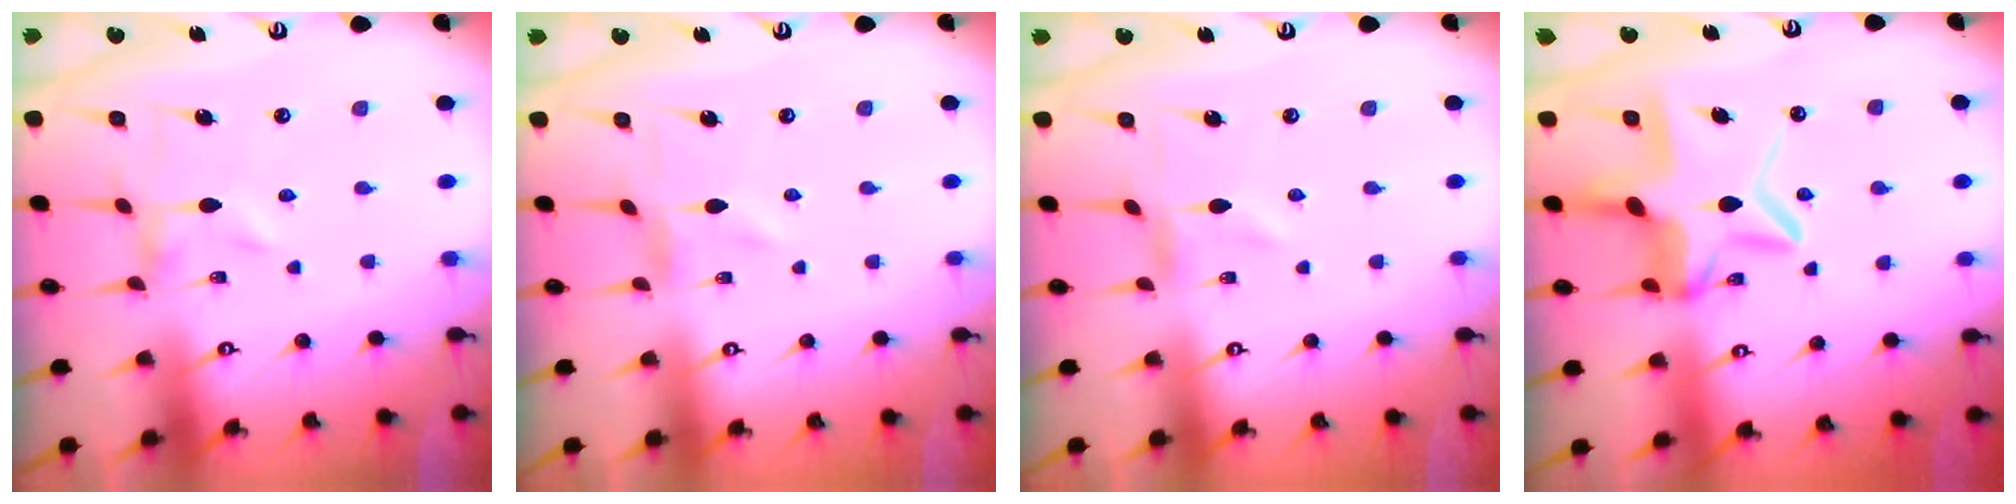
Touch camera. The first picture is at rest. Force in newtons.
{"total": 0.8, "press": 0.8, "slide": 0.2}
{"total": 0.7, "press": 0.7, "slide": 0.2}
{"total": 13.0, "press": 13.0, "slide": 1.1}